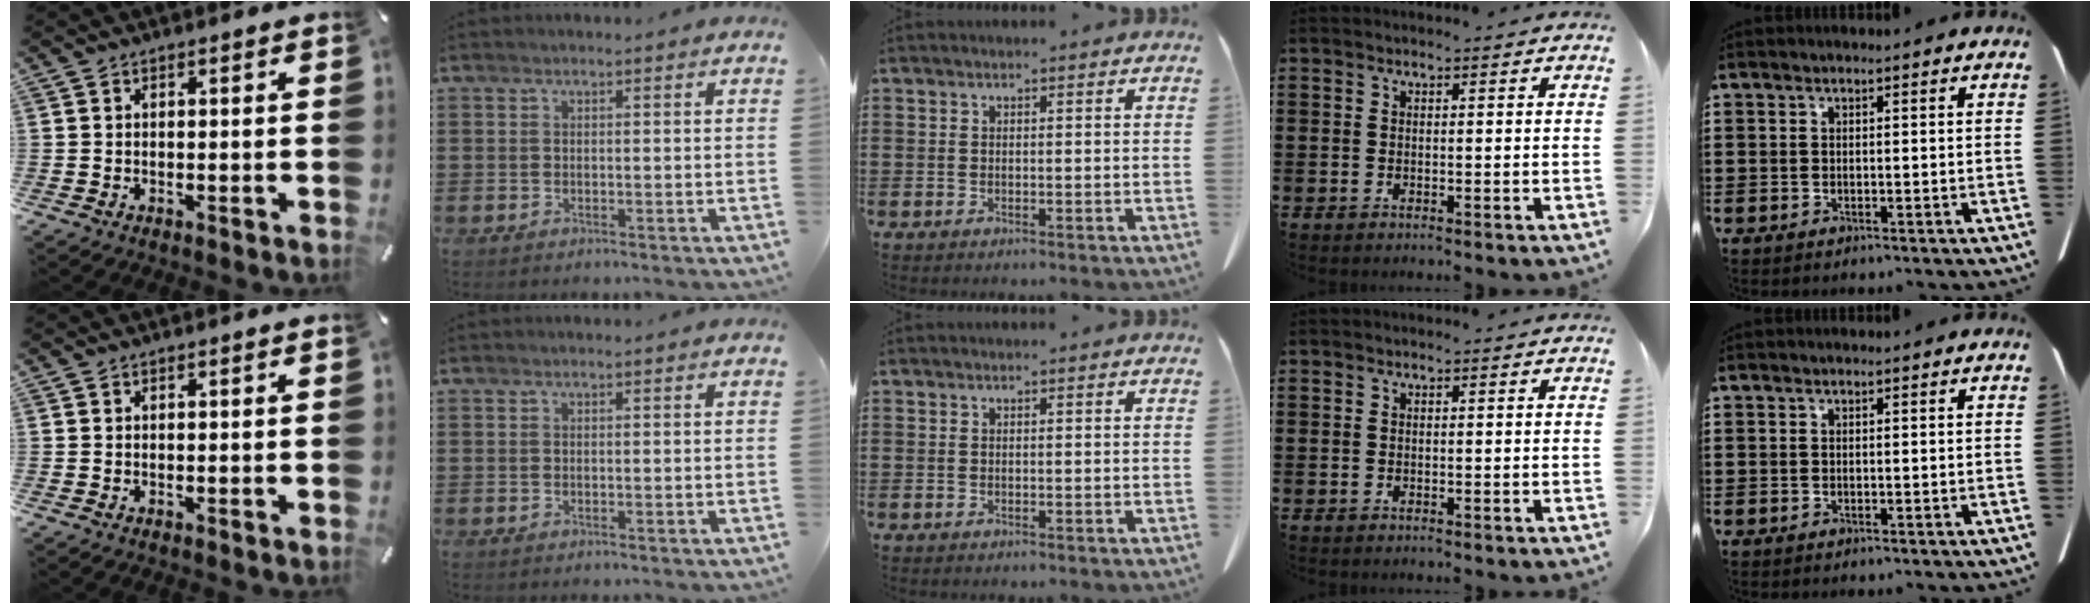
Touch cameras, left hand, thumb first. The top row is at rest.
{}